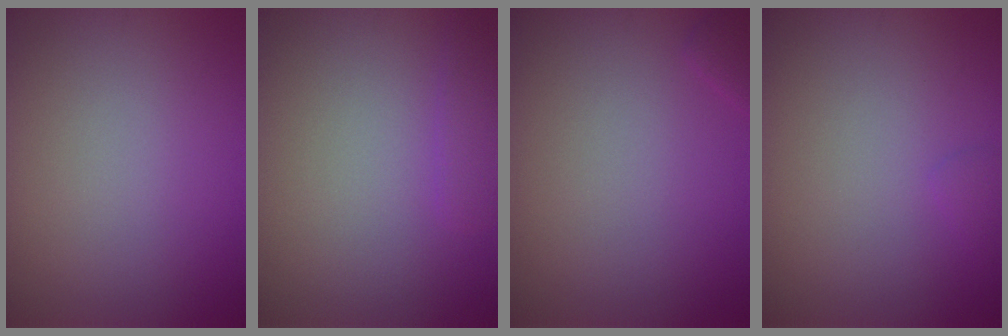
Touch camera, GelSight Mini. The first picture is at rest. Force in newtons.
{"total": 1.4, "press": 1.4, "slide": 0.1}
{"total": 0.7, "press": 0.7, "slide": 0.1}
{"total": 0.6, "press": 0.6, "slide": 0.0}